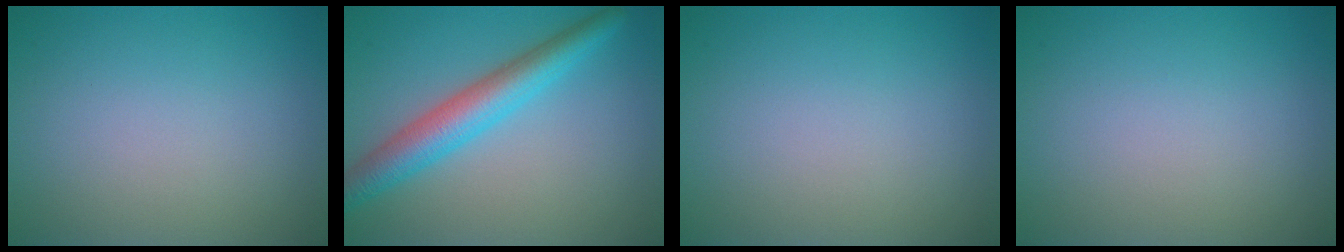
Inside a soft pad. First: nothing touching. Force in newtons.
{"total": 5.1, "press": 5.1, "slide": 0.2}
{"total": 0.0}
{"total": 0.0}